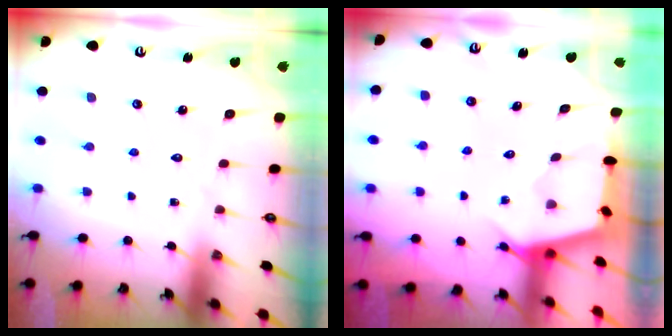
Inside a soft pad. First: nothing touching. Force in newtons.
{"total": 2.7, "press": 2.6, "slide": 0.4}